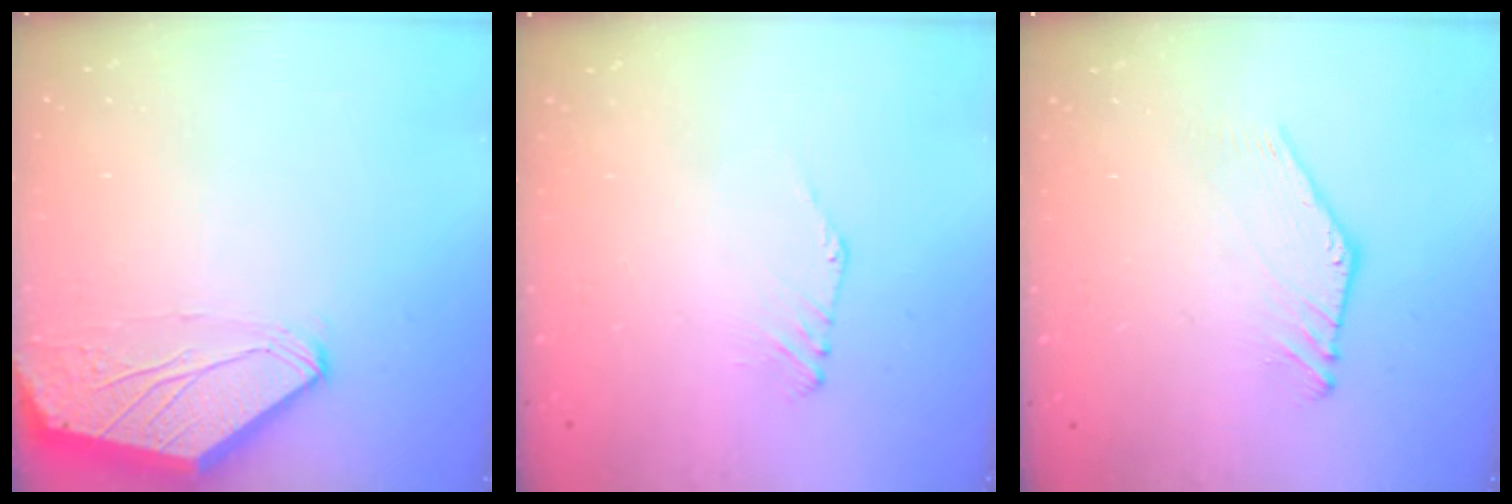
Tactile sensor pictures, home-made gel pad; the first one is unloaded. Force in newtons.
{"total": 0.6, "press": 0.5, "slide": 0.3}
{"total": 2.2, "press": 2.2, "slide": 0.1}